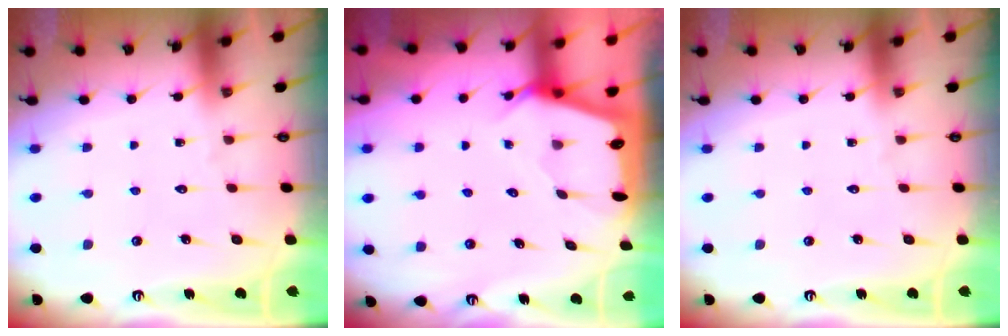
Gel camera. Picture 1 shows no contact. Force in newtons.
{"total": 2.5, "press": 2.5, "slide": 0.3}
{"total": 0.0}